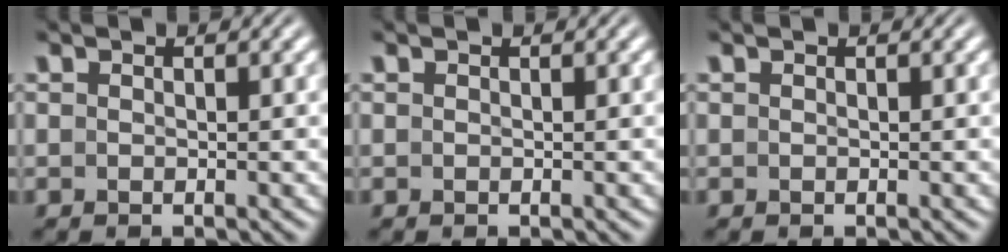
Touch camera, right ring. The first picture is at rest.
{"total": 0.0}
{"total": 0.0}